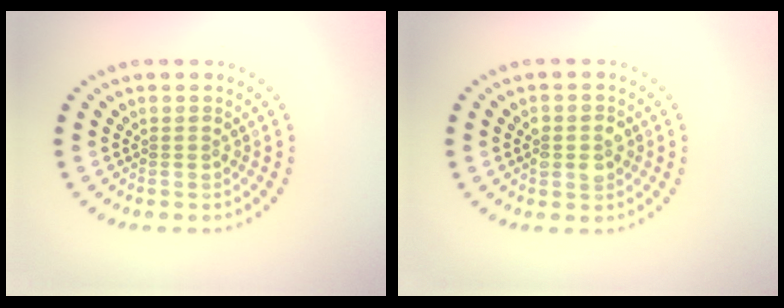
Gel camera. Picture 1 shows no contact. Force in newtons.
{"total": 2.6, "press": 2.6, "slide": 0.2}